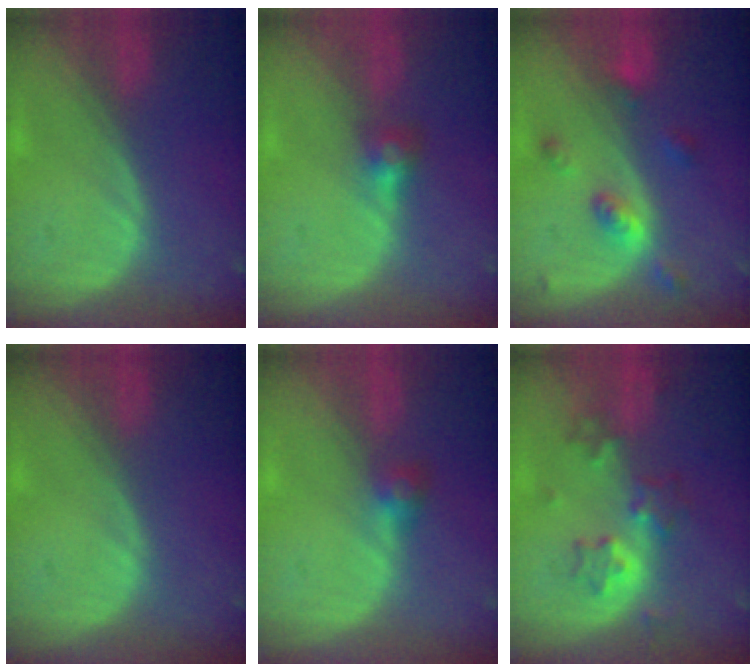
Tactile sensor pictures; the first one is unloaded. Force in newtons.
{"total": 2.8, "press": 2.7, "slide": 0.9}
{"total": 5.2, "press": 4.5, "slide": 2.5}
{"total": 0.0}
{"total": 2.6, "press": 2.5, "slide": 0.7}
{"total": 5.8, "press": 5.7, "slide": 1.2}